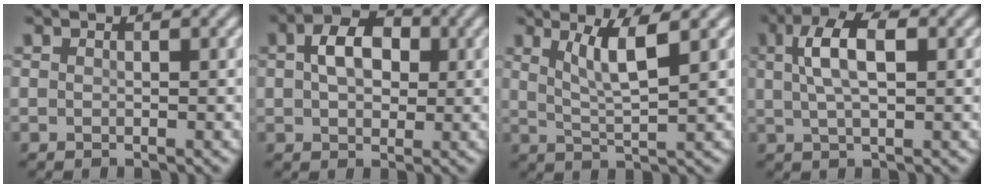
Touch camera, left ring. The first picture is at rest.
{"total": 4.9, "force": [1.0, 3.3, 3.5], "torque": [-0.062, 0.008, 0.009]}
{"total": 4.1, "force": [1.7, 0.8, 3.6], "torque": [-0.065, -0.003, 0.036]}
{"total": 4.8, "force": [1.3, 1.9, 4.2], "torque": [-0.082, 0.011, 0.020]}